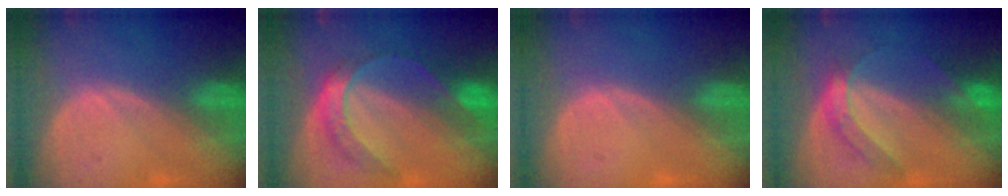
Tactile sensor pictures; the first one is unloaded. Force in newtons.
{"total": 7.8, "press": 6.5, "slide": 4.4}
{"total": 0.7, "press": 0.0, "slide": 0.7}
{"total": 6.3, "press": 5.3, "slide": 3.3}